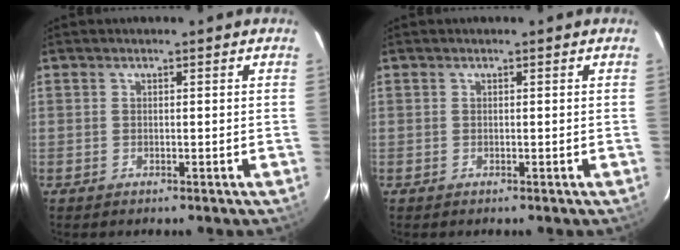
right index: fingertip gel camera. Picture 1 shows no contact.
{"total": 0.0}